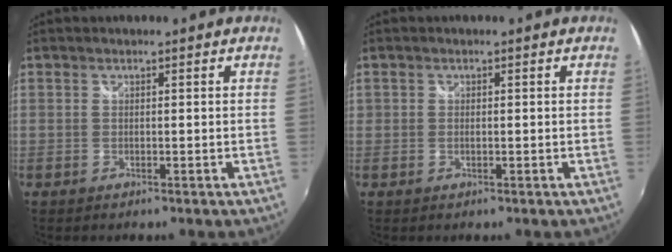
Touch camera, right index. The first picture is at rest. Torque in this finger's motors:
{"motor_torque": [-0.18, 0.11, -0.06, -0.01]}